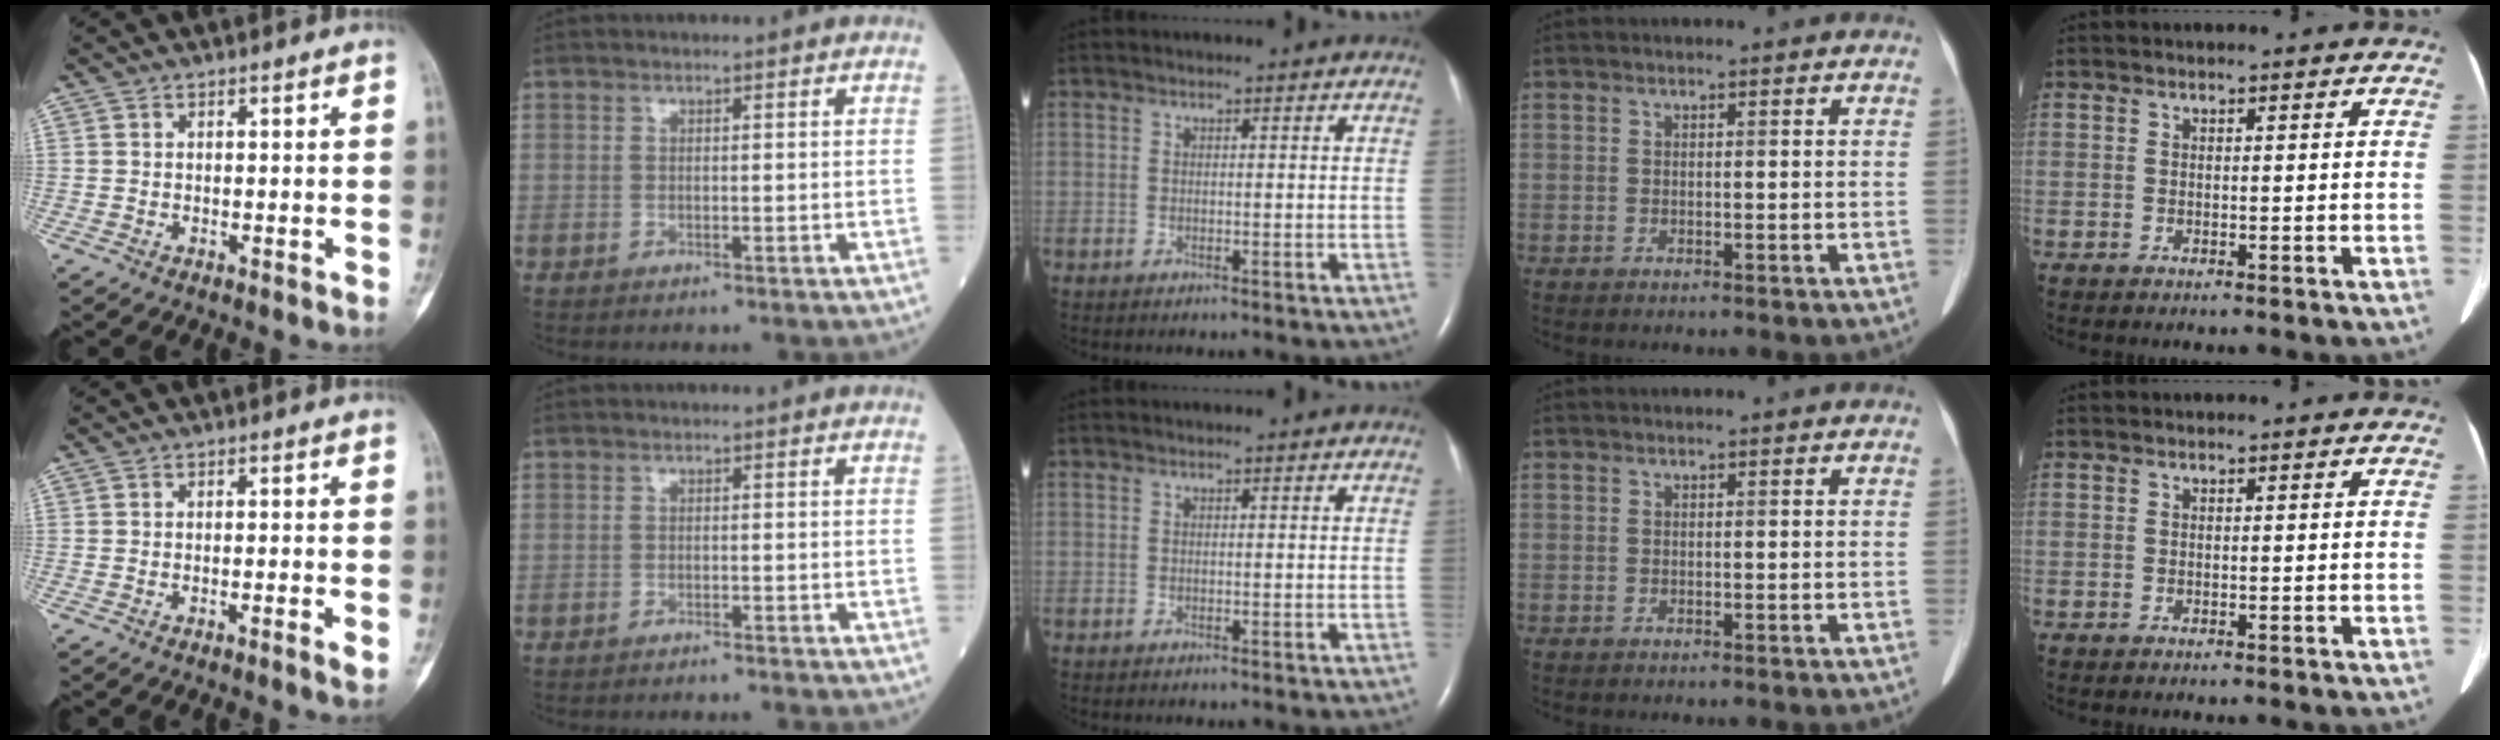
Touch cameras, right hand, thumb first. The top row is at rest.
{"thumb": {"total": 1.9, "force": [-0.7, 0.2, 1.8], "torque": [-0.036, -0.004, -0.013]}, "index": {"total": 2.1, "force": [-2.1, 0.1, 0.4], "torque": [-0.008, -0.002, -0.026]}}